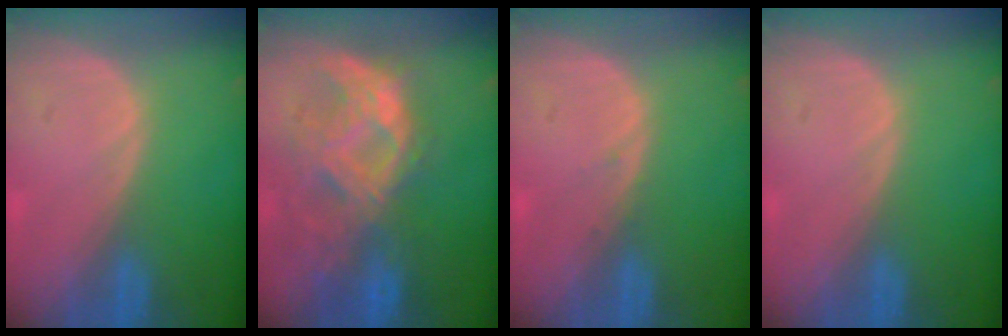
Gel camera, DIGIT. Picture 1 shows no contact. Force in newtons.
{"total": 9.8, "press": 8.8, "slide": 4.2}
{"total": 0.6, "press": 0.3, "slide": 0.5}
{"total": 0.0}